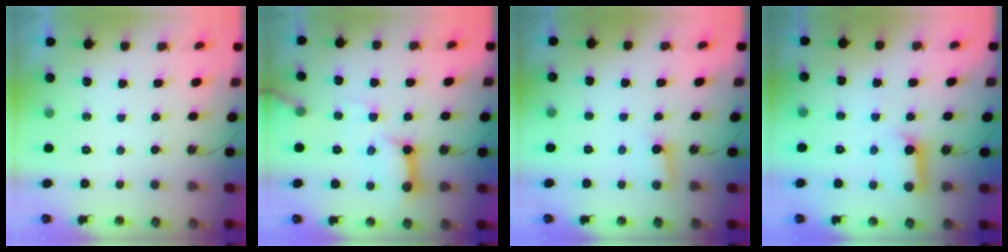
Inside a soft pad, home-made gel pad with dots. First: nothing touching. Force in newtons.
{"total": 12.1, "press": 12.1, "slide": 0.9}
{"total": 3.7, "press": 3.7, "slide": 0.3}
{"total": 10.4, "press": 10.3, "slide": 1.2}